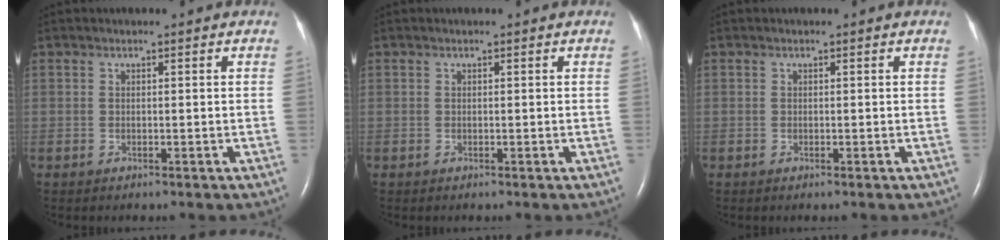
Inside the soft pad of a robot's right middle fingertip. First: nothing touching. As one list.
[{"total": 0.0}, {"total": 0.0}]